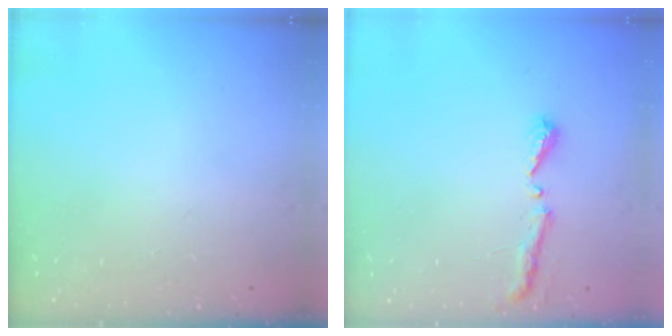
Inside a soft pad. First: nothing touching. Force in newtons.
{"total": 5.1, "press": 5.0, "slide": 0.6}